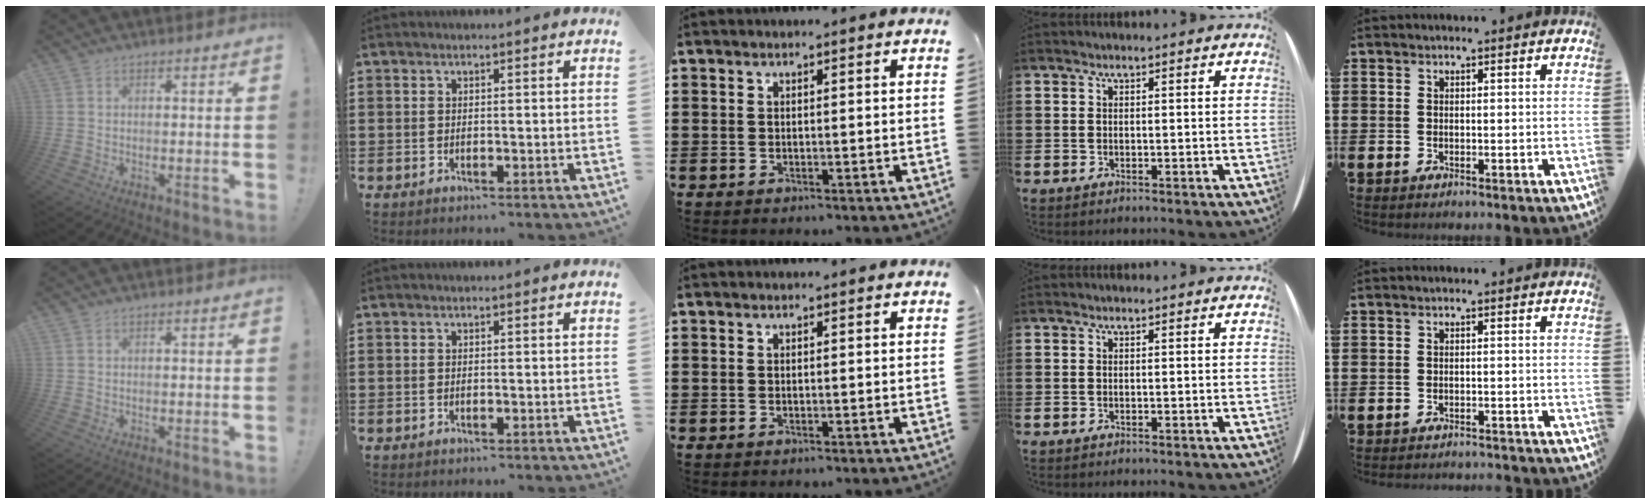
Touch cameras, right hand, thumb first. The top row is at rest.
{"little": {"total": 1.0, "force": [-1.0, -0.1, -0.1], "torque": [-0.001, 0.001, -0.021]}}